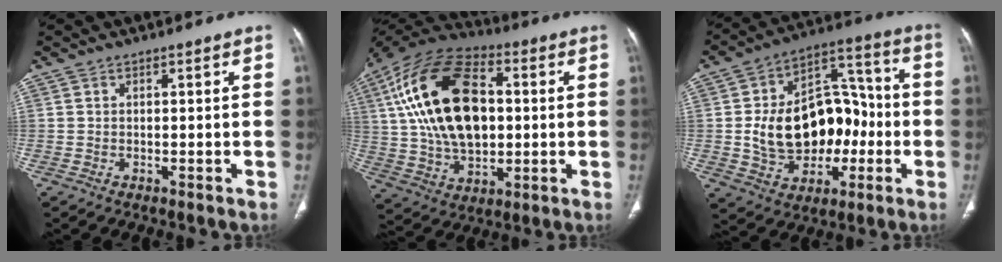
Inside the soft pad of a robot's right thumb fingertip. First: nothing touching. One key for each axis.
{"total": 24.3, "fx": 3.4, "fy": 14.4, "fz": 19.3, "tx": -0.347, "ty": 0.007, "tz": 0.058}
{"total": 20.4, "fx": -2.3, "fy": 14.1, "fz": 14.6, "tx": -0.195, "ty": 0.043, "tz": -0.022}